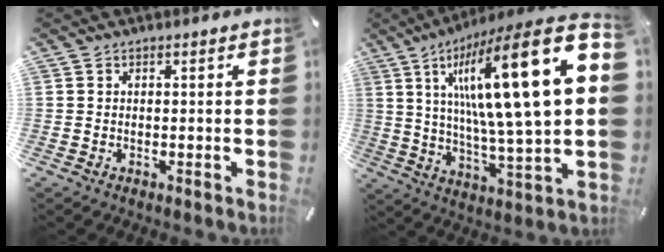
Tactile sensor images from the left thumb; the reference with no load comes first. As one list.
[{"total": 28.5, "force": [9.4, 5.6, 26.2], "torque": [-0.461, -0.068, 0.135]}]